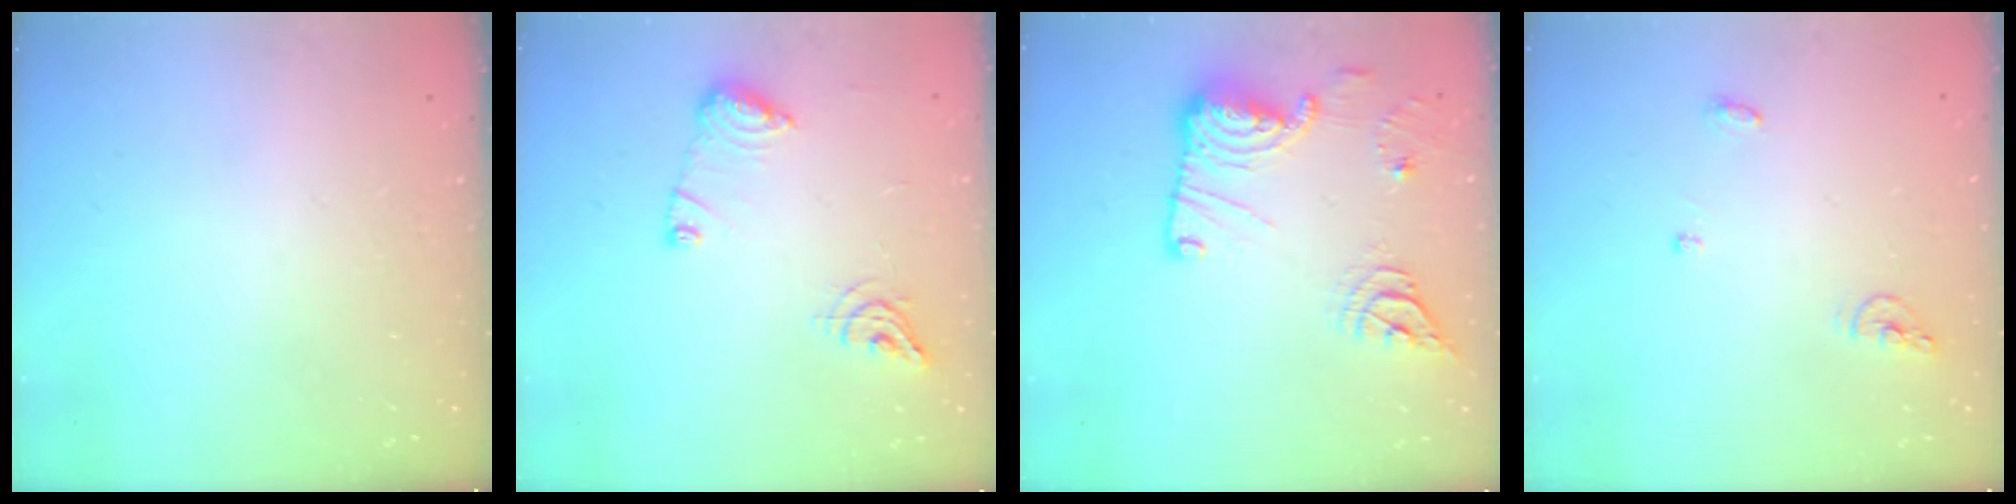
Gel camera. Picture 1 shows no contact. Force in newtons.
{"total": 10.7, "press": 10.6, "slide": 1.1}
{"total": 17.4, "press": 17.2, "slide": 2.7}
{"total": 5.6, "press": 5.6, "slide": 0.2}